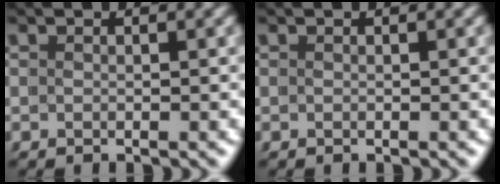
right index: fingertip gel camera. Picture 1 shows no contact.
{"total": 0.0}